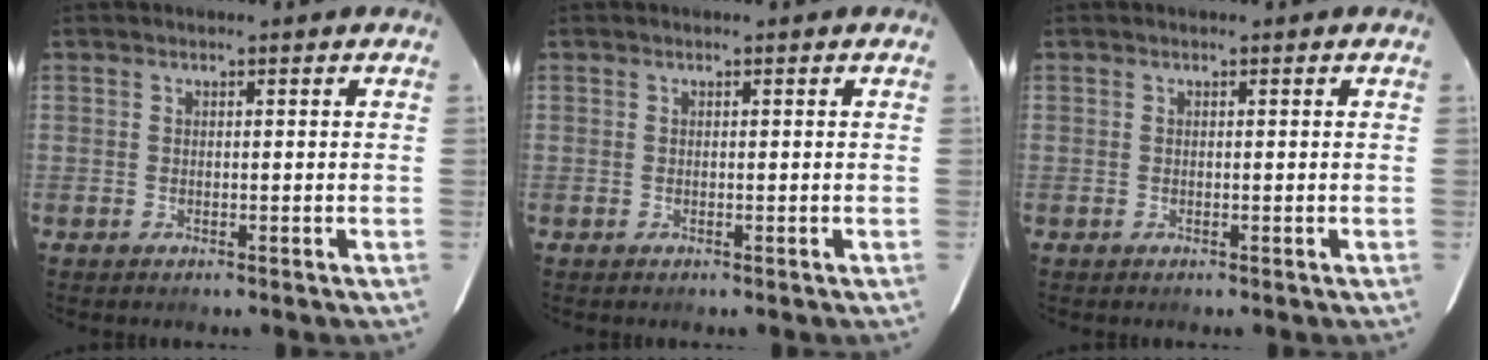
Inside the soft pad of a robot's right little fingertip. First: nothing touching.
{"total": 0.0}
{"total": 0.0}